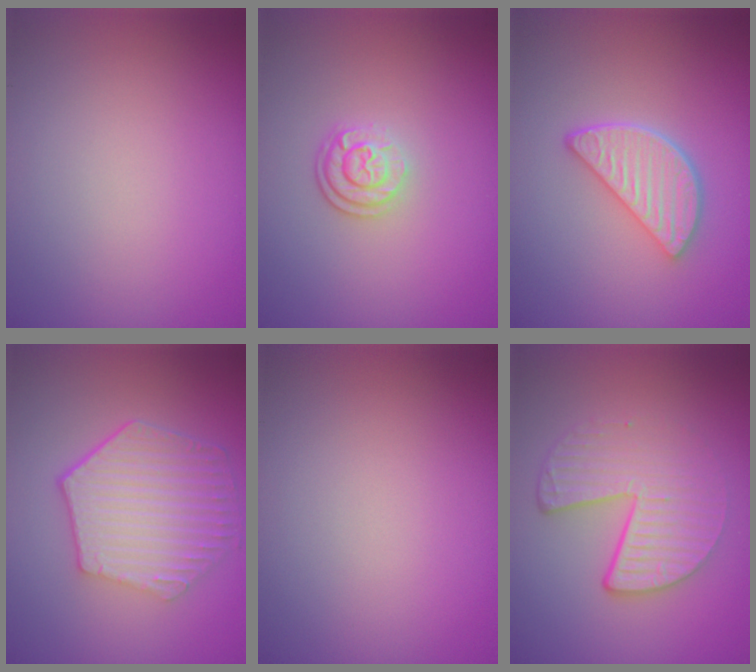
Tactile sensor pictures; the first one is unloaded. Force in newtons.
{"total": 2.6, "press": 1.9, "slide": 1.8}
{"total": 3.9, "press": 3.3, "slide": 2.2}
{"total": 6.1, "press": 4.6, "slide": 4.1}
{"total": 0.0}
{"total": 4.7, "press": 3.0, "slide": 3.6}